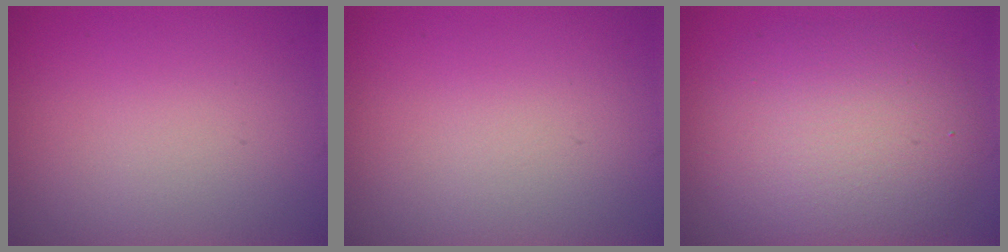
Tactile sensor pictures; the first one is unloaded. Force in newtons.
{"total": 0.0}
{"total": 7.3, "press": 7.3, "slide": 0.4}